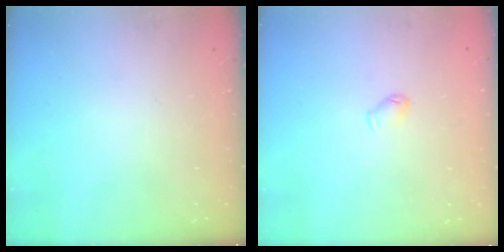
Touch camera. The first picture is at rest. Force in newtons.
{"total": 3.8, "press": 3.7, "slide": 0.7}